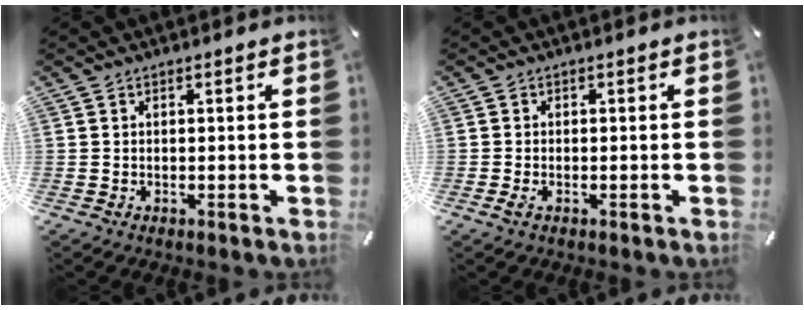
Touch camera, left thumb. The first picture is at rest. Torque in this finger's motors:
{"motor_torque": [-0.11, -0.09, -0.03, -0.04, 0.03]}